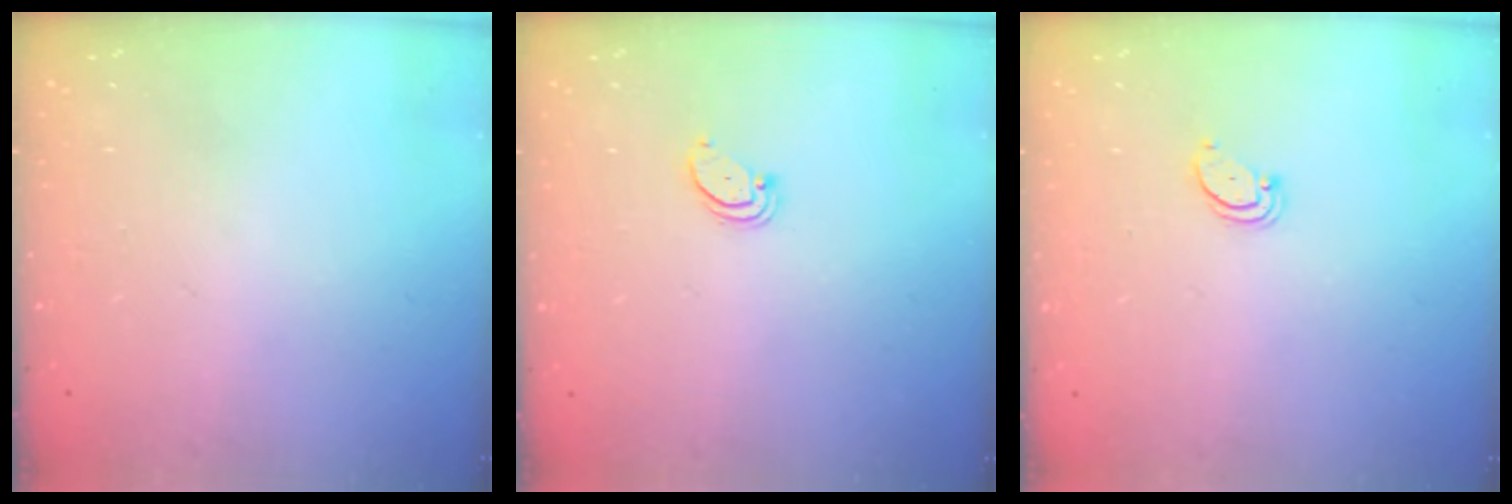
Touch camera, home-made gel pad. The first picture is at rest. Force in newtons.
{"total": 1.4, "press": 1.3, "slide": 0.1}
{"total": 2.5, "press": 2.5, "slide": 0.3}